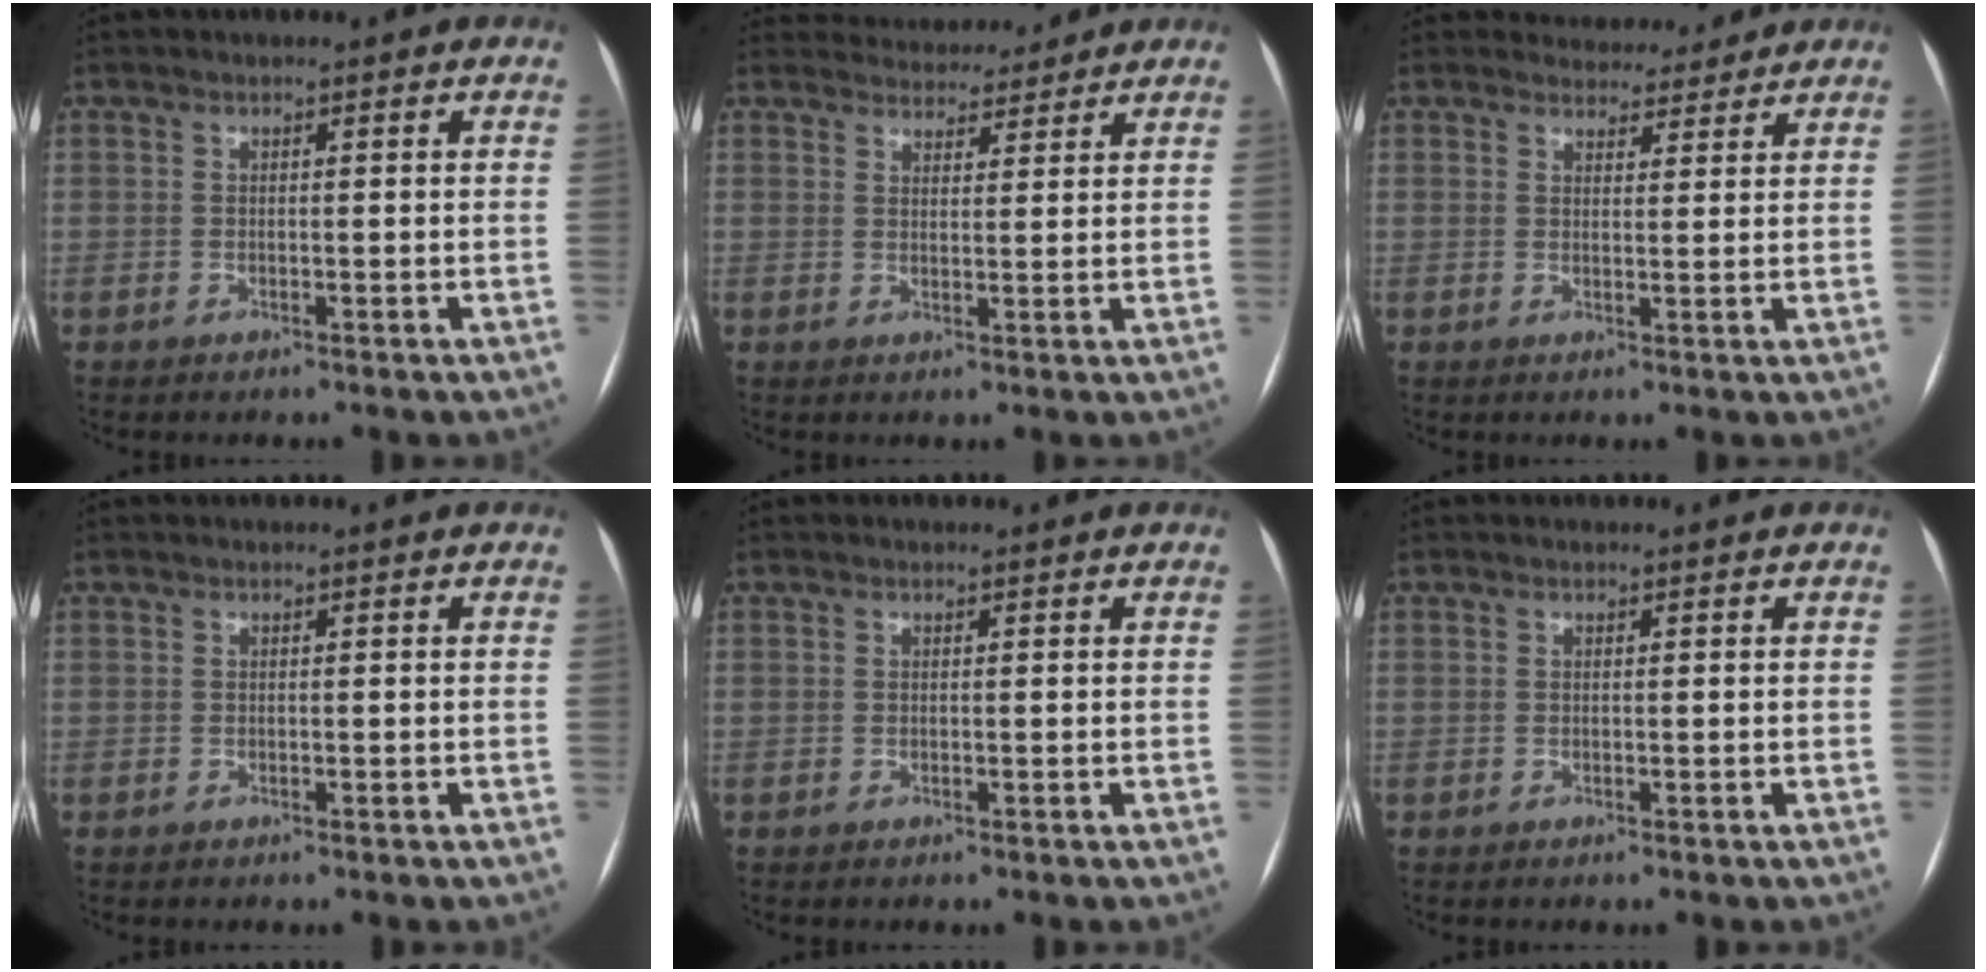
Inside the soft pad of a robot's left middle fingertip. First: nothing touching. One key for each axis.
{"total": 7.4, "fx": 7.1, "fy": 1.8, "fz": 0.5, "tx": 0.002, "ty": 0.014, "tz": 0.092}
{"total": 5.2, "fx": 4.9, "fy": 1.7, "fz": -0.2, "tx": 0.007, "ty": 0.004, "tz": 0.058}
{"total": 0.0}
{"total": 0.0}
{"total": 0.0}